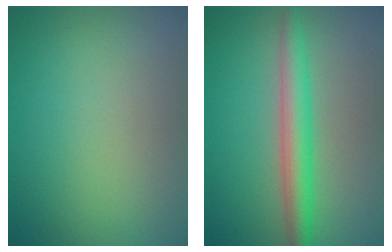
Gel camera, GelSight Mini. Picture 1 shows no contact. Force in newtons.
{"total": 3.8, "press": 3.8, "slide": 0.1}